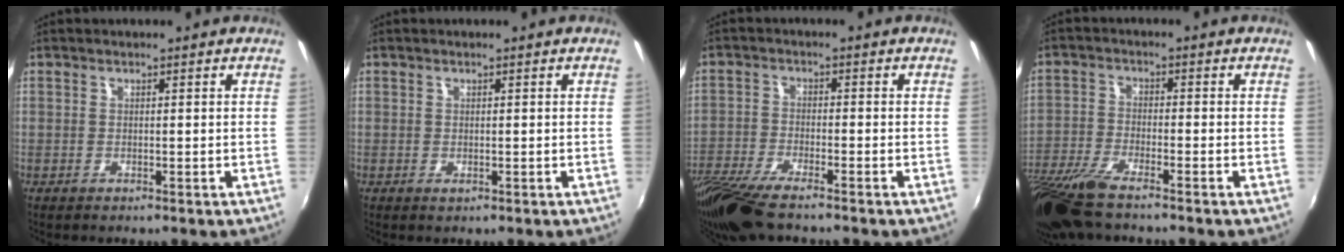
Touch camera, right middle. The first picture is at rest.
{"total": 0.0}
{"total": 11.0, "force": [-9.0, 2.0, 6.1], "torque": [-0.147, -0.035, -0.173]}
{"total": 11.6, "force": [-9.2, 2.0, 6.8], "torque": [-0.161, -0.037, -0.182]}